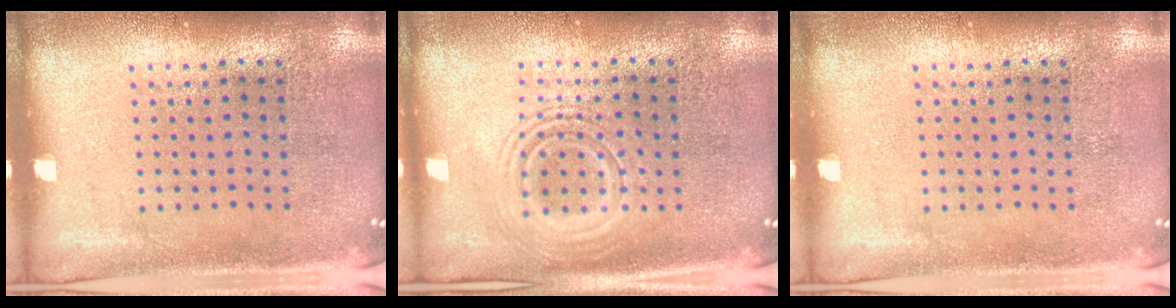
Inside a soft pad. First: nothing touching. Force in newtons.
{"total": 2.8, "press": 2.7, "slide": 0.5}
{"total": 0.0}